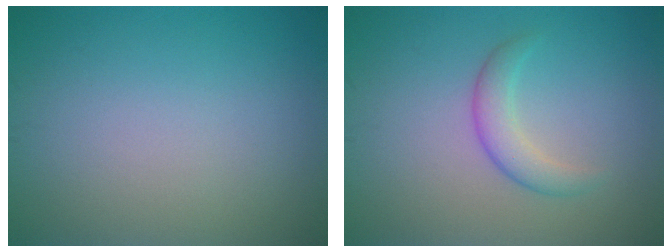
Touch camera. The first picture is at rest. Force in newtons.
{"total": 2.3, "press": 2.3, "slide": 0.0}